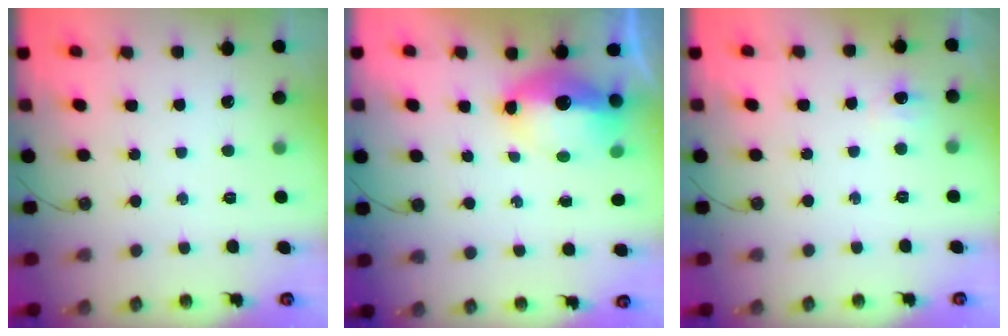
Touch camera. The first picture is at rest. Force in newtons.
{"total": 12.1, "press": 12.0, "slide": 1.6}
{"total": 3.6, "press": 3.5, "slide": 0.8}